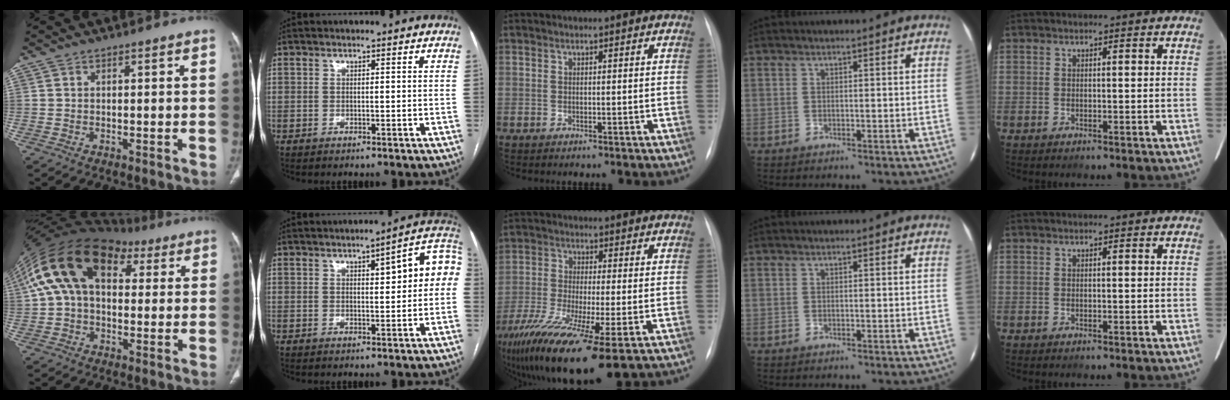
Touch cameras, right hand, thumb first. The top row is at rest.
{"thumb": {"total": 19.8, "force": [6.1, 12.3, 14.3], "torque": [-0.259, 0.056, 0.096]}, "index": {"total": 8.7, "force": [1.5, 1.8, 8.4], "torque": [-0.105, 0.030, 0.015]}, "middle": {"total": 17.0, "force": [-10.0, 2.1, 13.6], "torque": [-0.258, -0.052, -0.171]}}